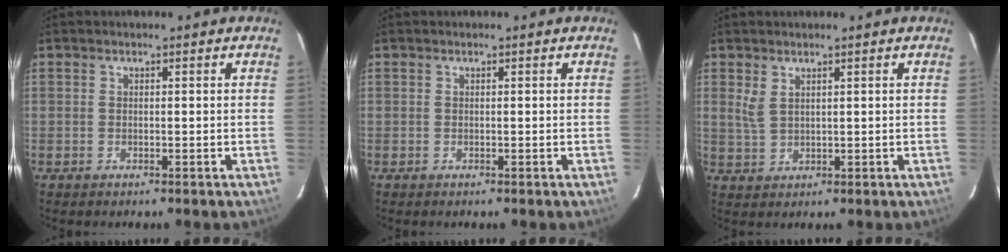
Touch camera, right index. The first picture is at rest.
{"total": 0.0}
{"total": 2.7, "force": [1.6, 1.2, 1.8], "torque": [-0.037, -0.003, 0.034]}